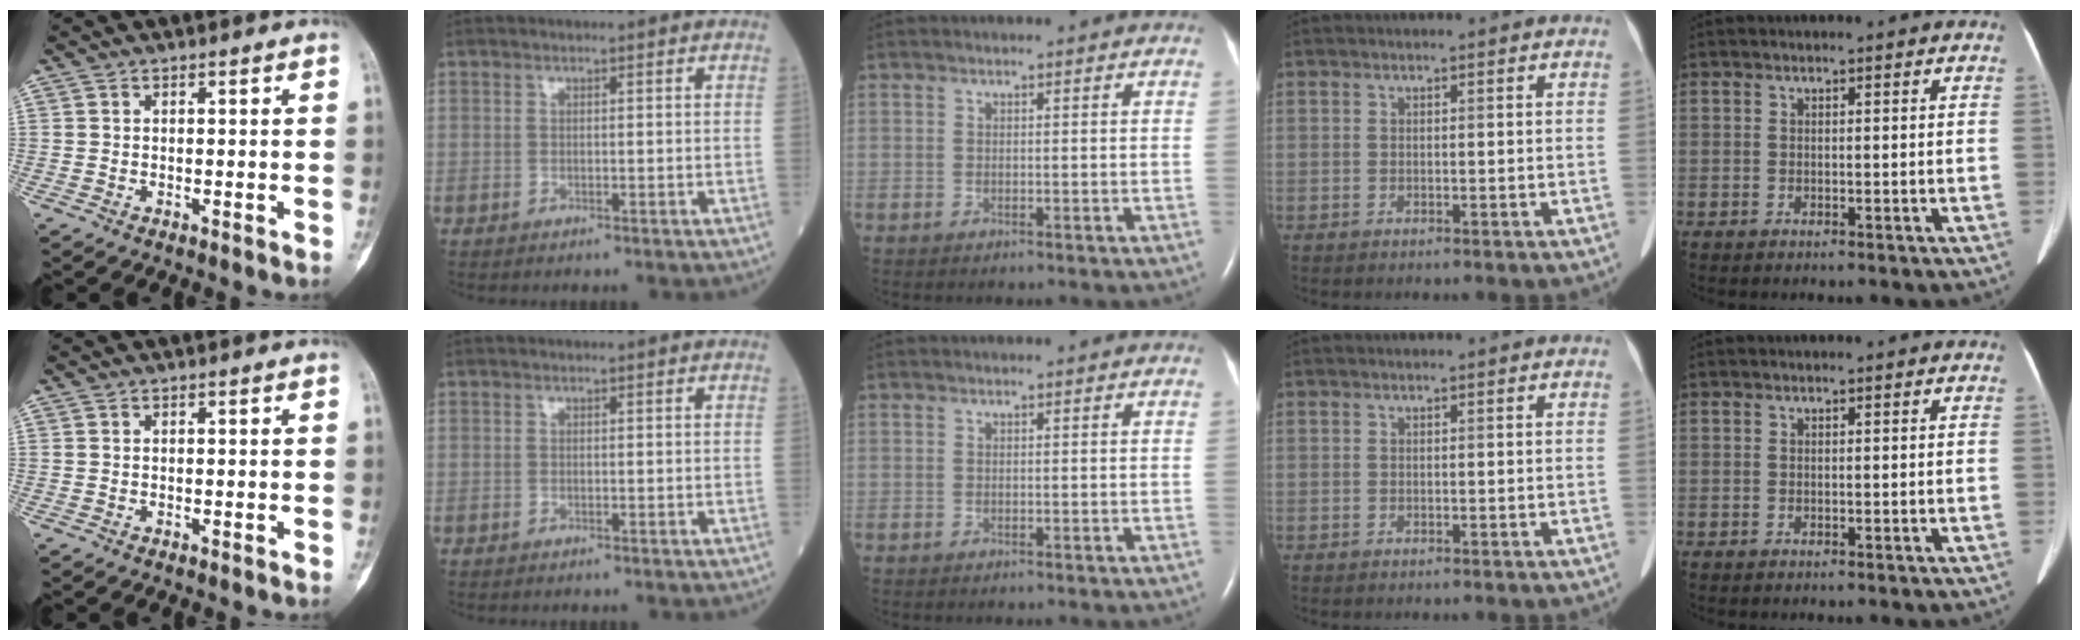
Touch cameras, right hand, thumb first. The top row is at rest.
{}